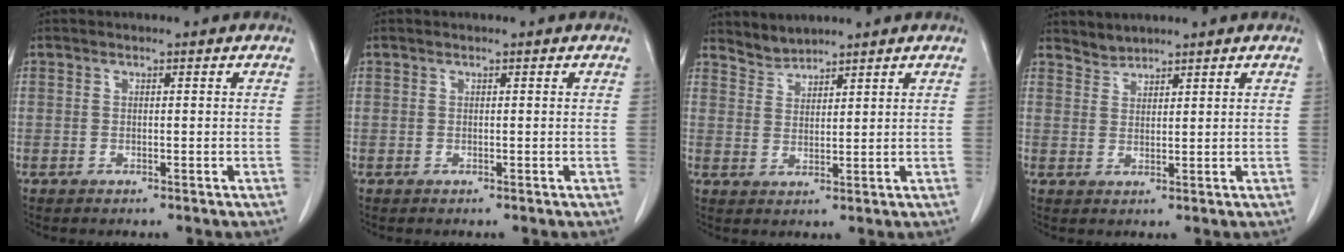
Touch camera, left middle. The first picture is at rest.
{"total": 0.0}
{"total": 2.8, "force": [2.7, 0.2, -0.6], "torque": [0.008, 0.004, 0.060]}
{"total": 2.0, "force": [1.9, 0.2, -0.4], "torque": [0.007, 0.002, 0.038]}